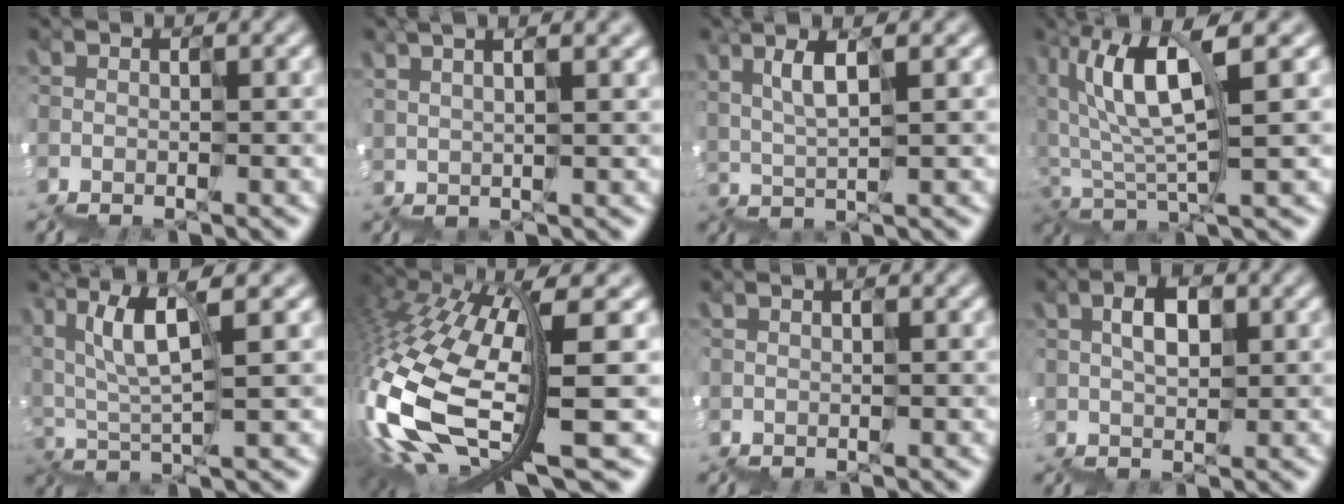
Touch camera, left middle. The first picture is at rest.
{"total": 3.8, "force": [2.2, 1.3, 2.8], "torque": [0.008, 0.017, 0.040]}
{"total": 2.7, "force": [2.2, 0.1, 1.6], "torque": [-0.021, 0.012, 0.051]}
{"total": 5.8, "force": [2.3, 1.4, 5.2], "torque": [-0.089, 0.013, 0.040]}
{"total": 4.5, "force": [2.5, 0.9, 3.7], "torque": [-0.061, 0.005, 0.047]}
{"total": 11.9, "force": [-1.1, 3.6, 11.3], "torque": [-0.257, -0.017, 0.006]}
{"total": 0.7, "force": [0.6, 0.0, 0.1], "torque": [-0.001, -0.002, 0.012]}
{"total": 2.6, "force": [1.9, 1.2, 1.4], "torque": [-0.011, 0.014, 0.038]}